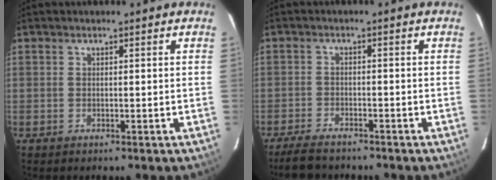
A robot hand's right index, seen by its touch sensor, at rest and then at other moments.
{"total": 6.4, "force": [-5.6, 2.0, 2.4], "torque": [-0.071, -0.009, -0.097]}